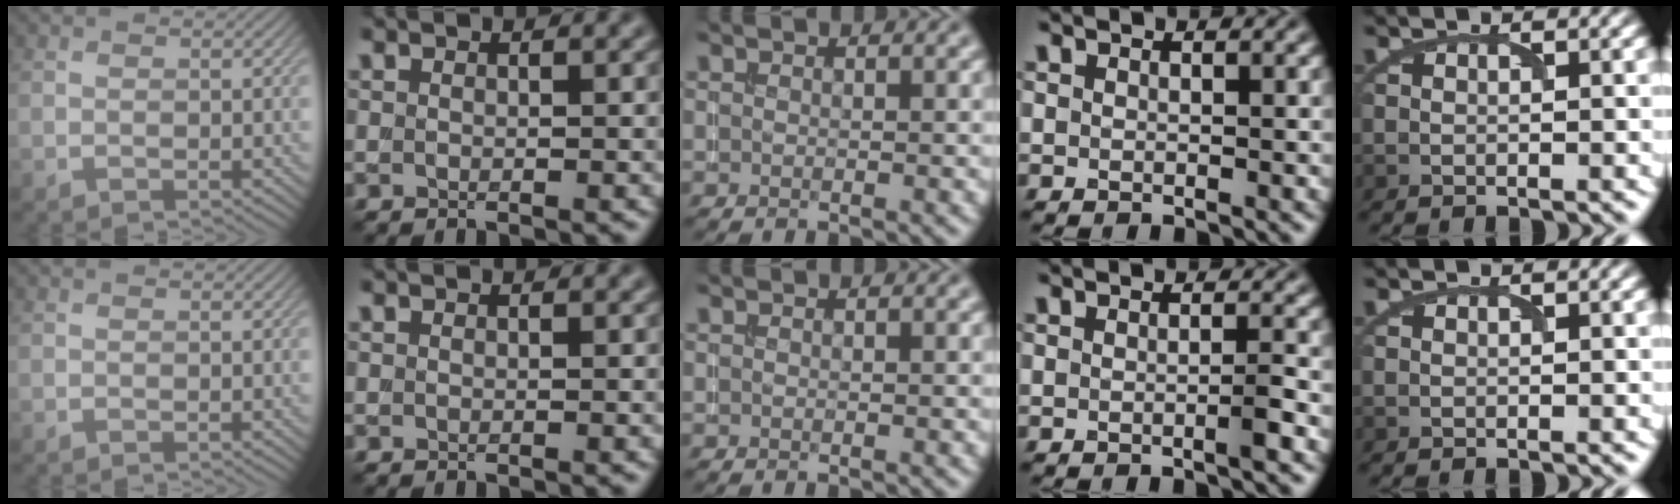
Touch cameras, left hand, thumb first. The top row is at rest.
{"ring": {"total": 1.4, "force": [-0.5, 0.1, 1.3], "torque": [-0.019, 0.000, -0.011]}}